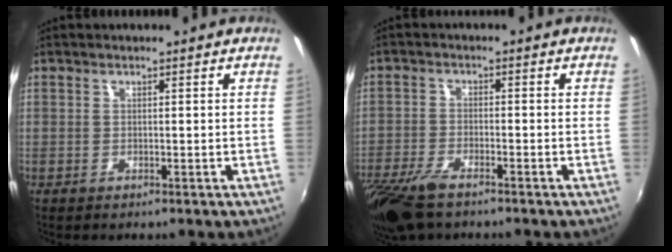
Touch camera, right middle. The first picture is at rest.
{"total": 10.8, "force": [-7.9, 3.6, 6.5], "torque": [-0.155, -0.038, -0.151]}